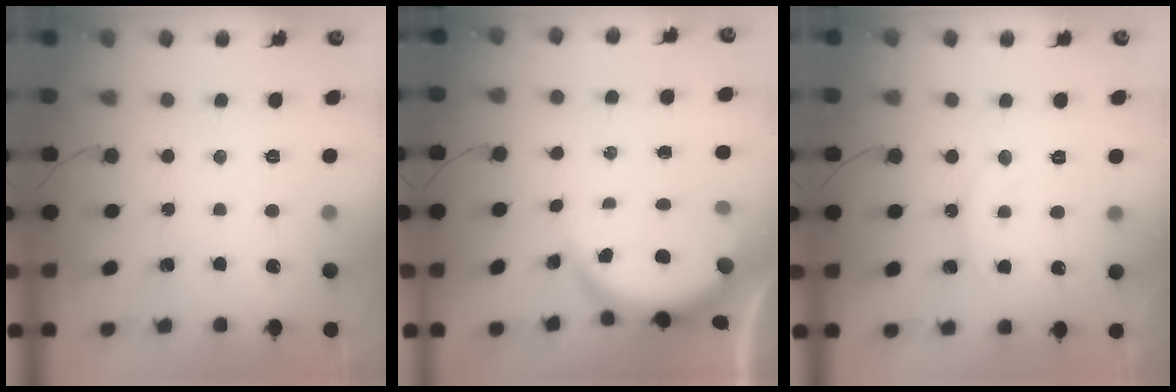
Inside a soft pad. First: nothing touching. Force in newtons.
{"total": 3.7, "press": 3.7, "slide": 0.2}
{"total": 8.6, "press": 8.6, "slide": 0.6}